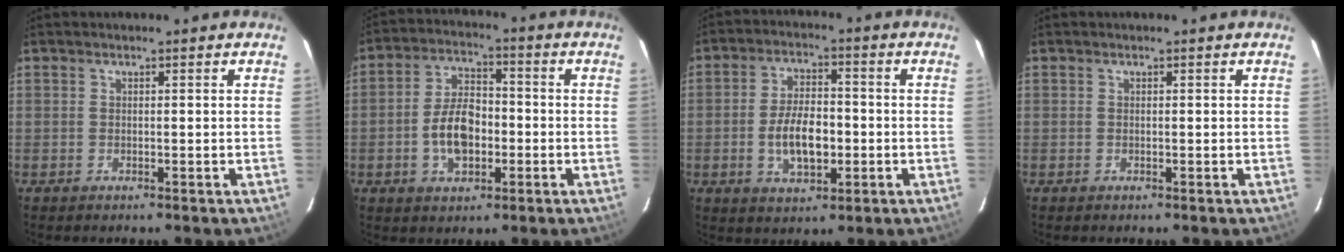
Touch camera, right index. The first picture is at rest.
{"total": 9.2, "force": [-2.4, 5.5, 7.0], "torque": [-0.137, 0.017, -0.035]}
{"total": 9.1, "force": [-2.0, 4.6, 7.6], "torque": [-0.150, 0.003, -0.028]}
{"total": 0.0}